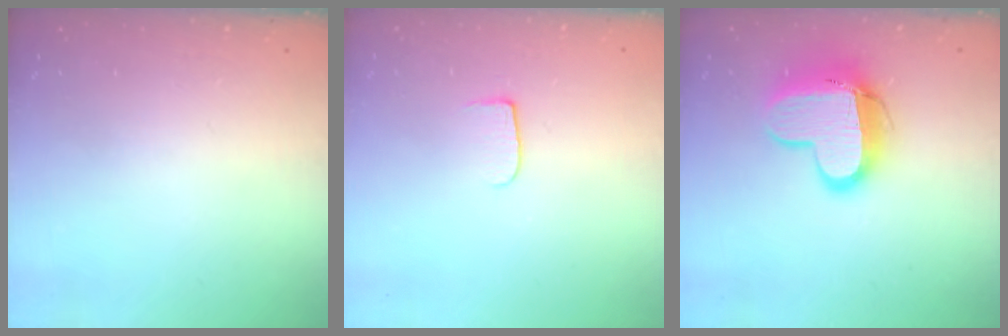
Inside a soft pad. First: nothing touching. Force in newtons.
{"total": 6.5, "press": 6.5, "slide": 0.7}
{"total": 14.1, "press": 14.1, "slide": 1.1}